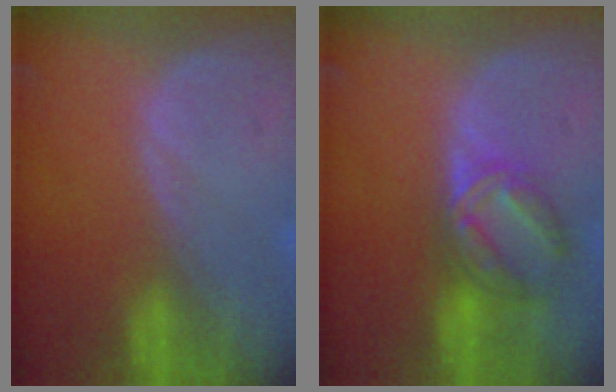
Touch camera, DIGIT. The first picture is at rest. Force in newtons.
{"total": 6.0, "press": 5.9, "slide": 1.2}